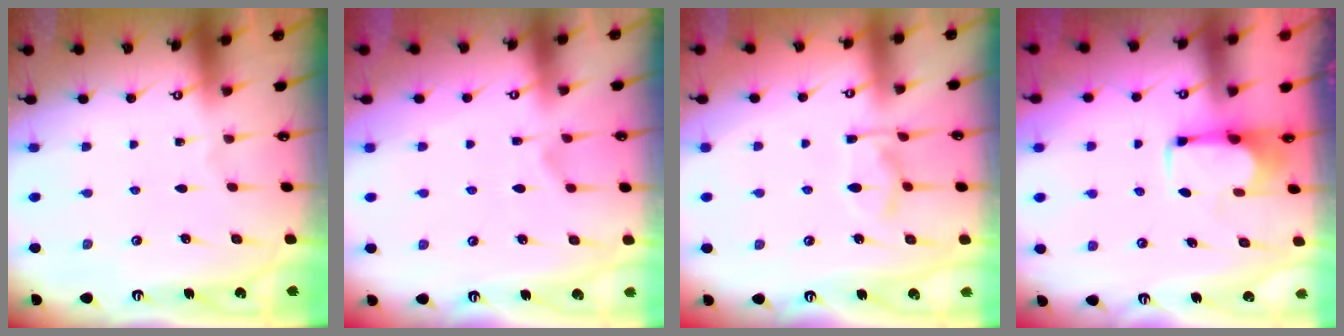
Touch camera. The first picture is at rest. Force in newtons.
{"total": 1.9, "press": 1.3, "slide": 1.3}
{"total": 10.1, "press": 10.0, "slide": 1.2}
{"total": 1.9, "press": 1.7, "slide": 0.7}